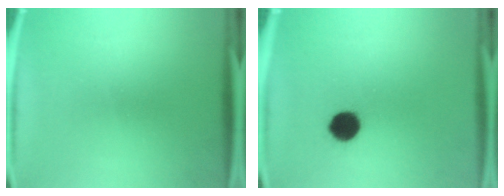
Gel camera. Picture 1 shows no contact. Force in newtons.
{"total": 6.8}